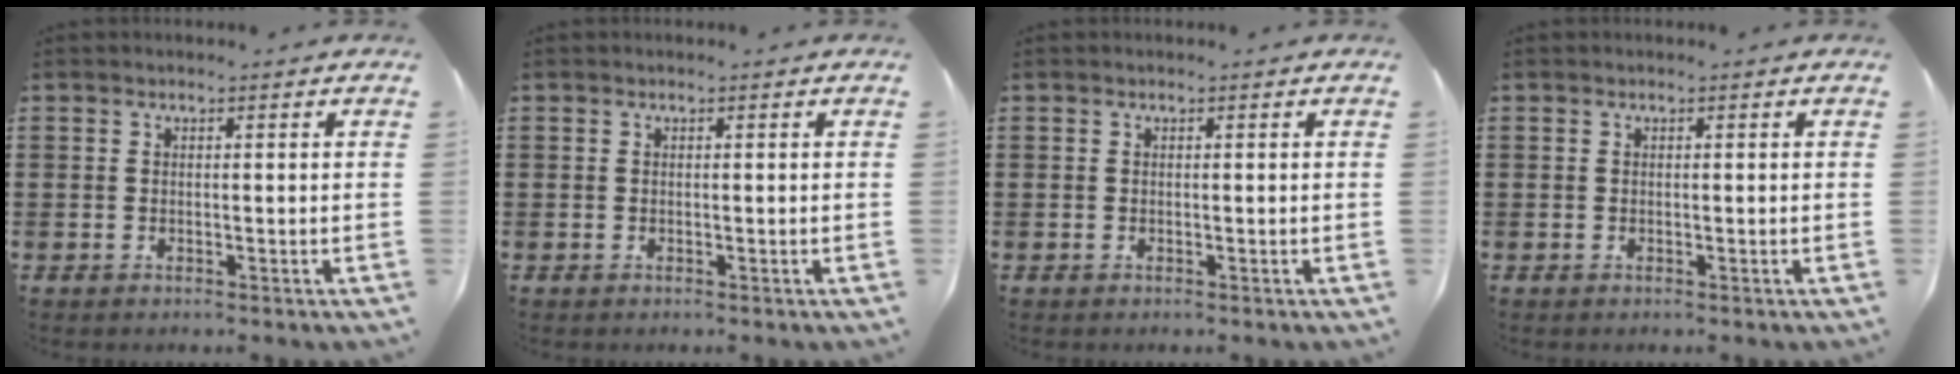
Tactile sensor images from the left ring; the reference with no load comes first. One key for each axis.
{"total": 0.0}
{"total": 0.0}
{"total": 0.0}